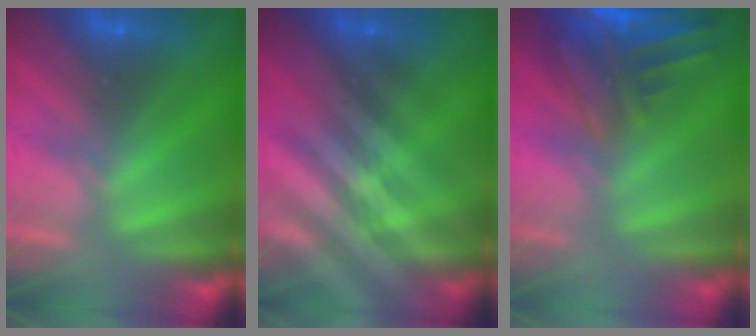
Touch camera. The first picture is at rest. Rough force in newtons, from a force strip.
{"total": 2.4}
{"total": 8.7}